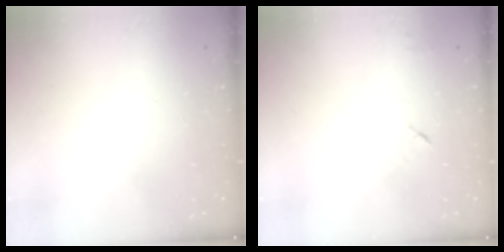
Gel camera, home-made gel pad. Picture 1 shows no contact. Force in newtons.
{"total": 3.7, "press": 3.6, "slide": 0.5}